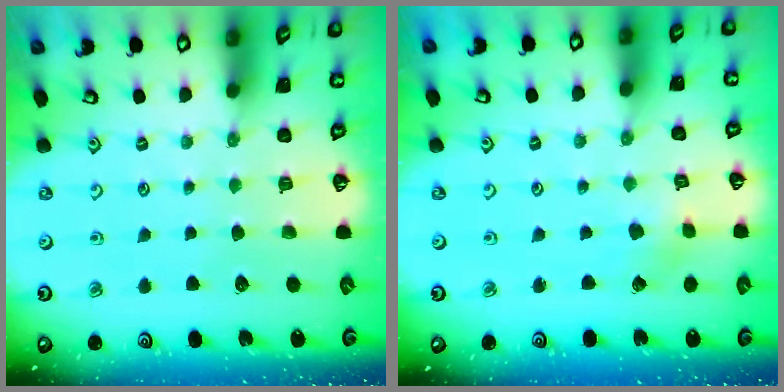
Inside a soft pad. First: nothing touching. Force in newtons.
{"total": 1.8, "press": 1.8, "slide": 0.2}